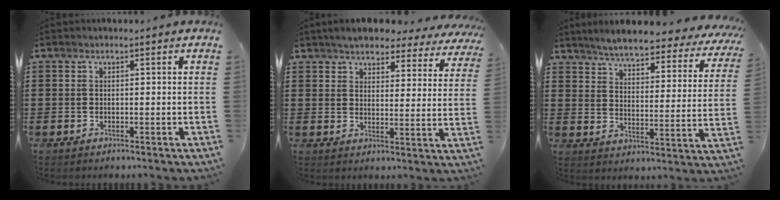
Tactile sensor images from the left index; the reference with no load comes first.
{"total": 4.9, "force": [4.7, 0.8, 1.2], "torque": [-0.046, -0.020, 0.081]}
{"total": 5.1, "force": [4.9, 0.2, 1.4], "torque": [-0.054, -0.035, 0.081]}